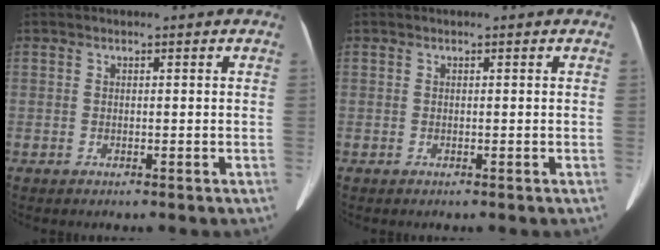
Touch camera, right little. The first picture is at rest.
{"total": 0.0}